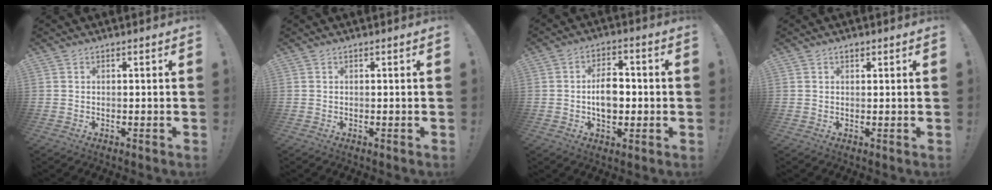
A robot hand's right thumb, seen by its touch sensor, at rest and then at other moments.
{"total": 0.0}
{"total": 9.0, "force": [-0.9, 5.8, 6.8], "torque": [-0.117, 0.006, -0.020]}
{"total": 0.8, "force": [0.6, 0.4, 0.4], "torque": [-0.001, -0.003, 0.010]}